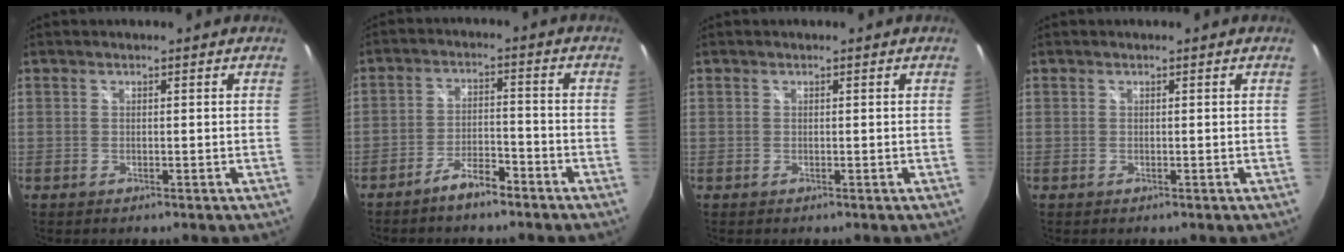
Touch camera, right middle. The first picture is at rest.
{"total": 5.5, "force": [-4.4, 1.4, 2.8], "torque": [-0.068, 0.006, -0.074]}
{"total": 0.0}
{"total": 0.0}